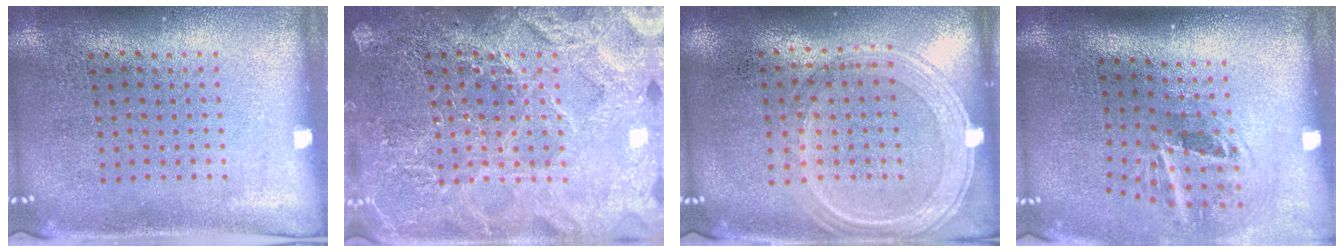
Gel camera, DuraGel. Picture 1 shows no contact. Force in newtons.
{"total": 3.9, "press": 3.9, "slide": 0.5}
{"total": 1.2, "press": 1.1, "slide": 0.5}
{"total": 2.0, "press": 1.2, "slide": 1.6}